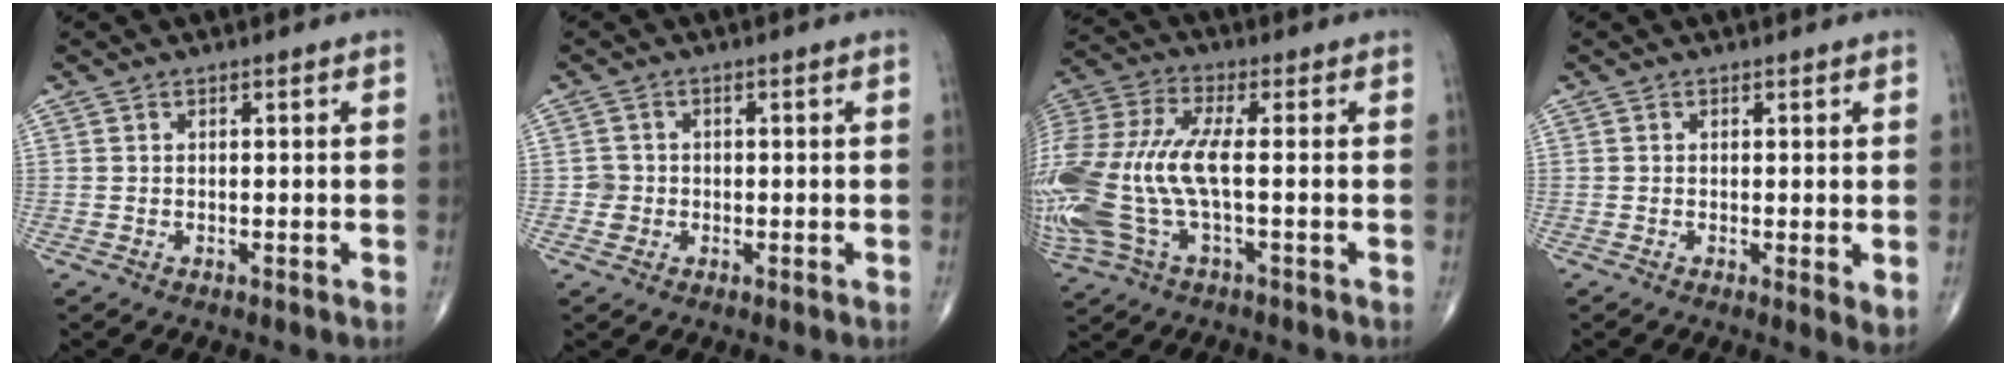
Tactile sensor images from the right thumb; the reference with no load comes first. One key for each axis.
{"total": 2.1, "fx": -0.4, "fy": 2.0, "fz": 0.1, "tx": 0.013, "ty": 0.008, "tz": -0.010}
{"total": 19.5, "fx": -2.1, "fy": 7.9, "fz": 17.8, "tx": -0.449, "ty": 0.009, "tz": -0.038}
{"total": 2.6, "fx": 0.0, "fy": 0.6, "fz": 2.5, "tx": -0.036, "ty": -0.010, "tz": -0.004}